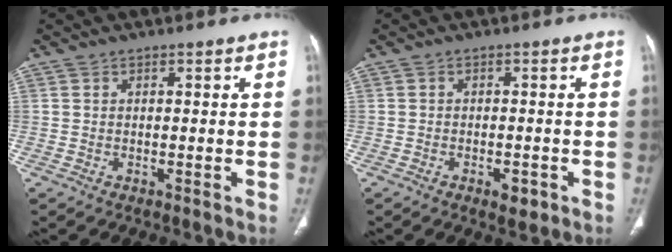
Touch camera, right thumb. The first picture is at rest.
{"total": 2.9, "force": [-1.4, 1.6, 2.0], "torque": [-0.018, 0.003, -0.015]}